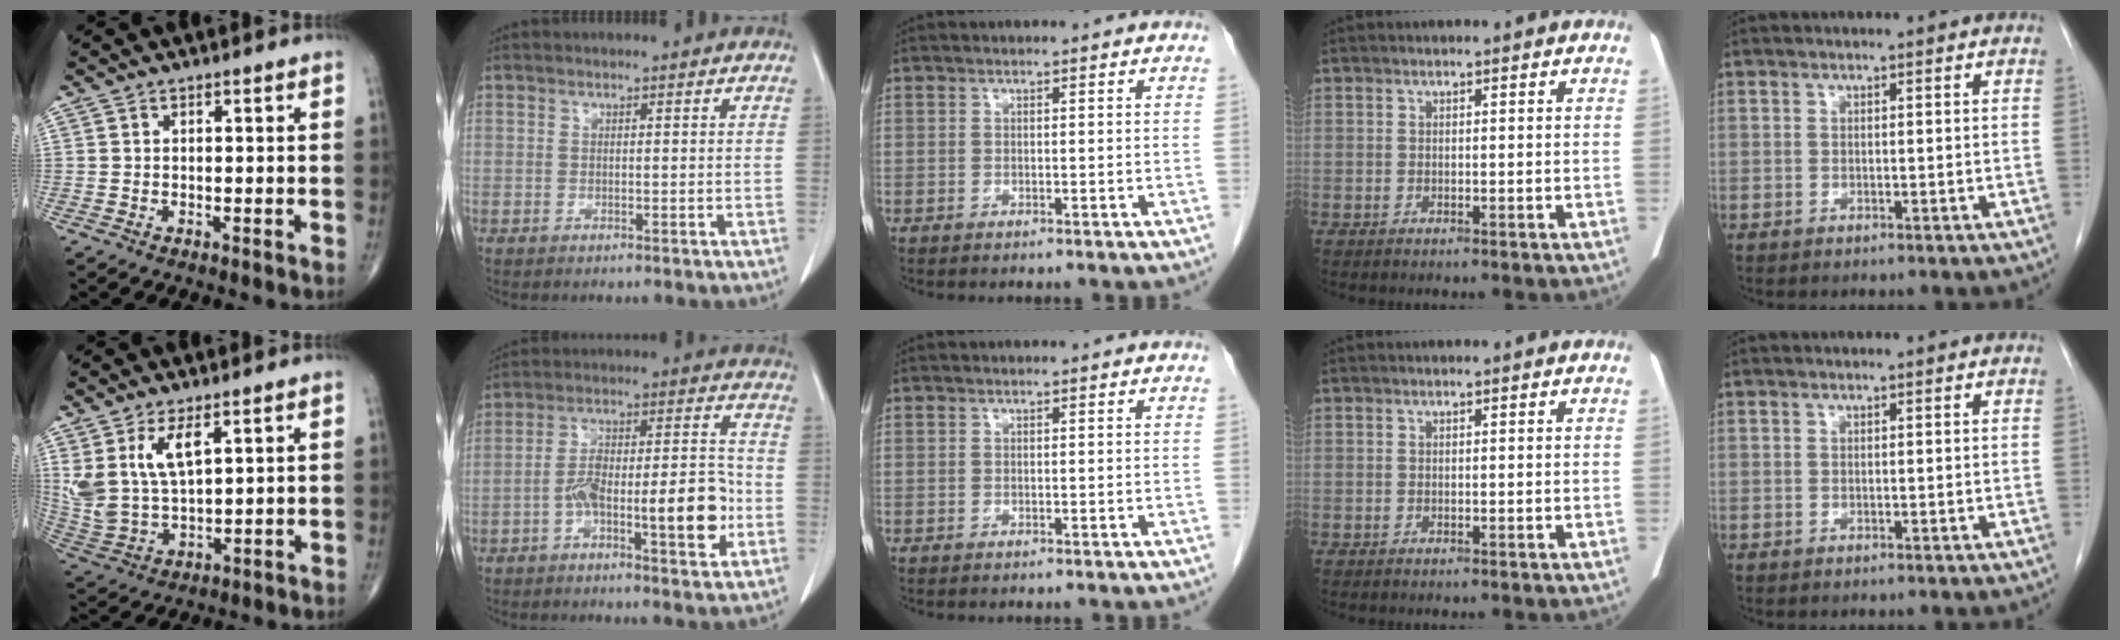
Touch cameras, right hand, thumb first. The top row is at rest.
{"thumb": {"total": 10.6, "force": [4.6, 4.9, 8.3], "torque": [-0.168, -0.019, 0.107]}, "index": {"total": 12.8, "force": [-4.1, 3.0, 11.7], "torque": [-0.185, 0.029, -0.061]}}